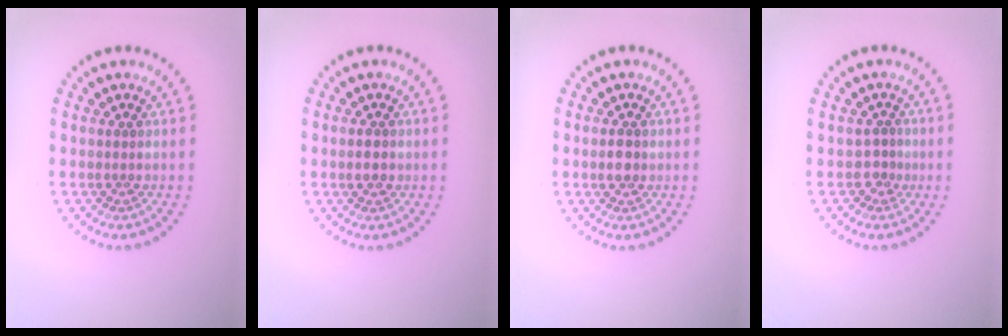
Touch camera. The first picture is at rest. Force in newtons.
{"total": 1.9, "press": 1.9, "slide": 0.1}
{"total": 1.6, "press": 1.5, "slide": 0.3}
{"total": 1.1, "press": 0.7, "slide": 0.8}